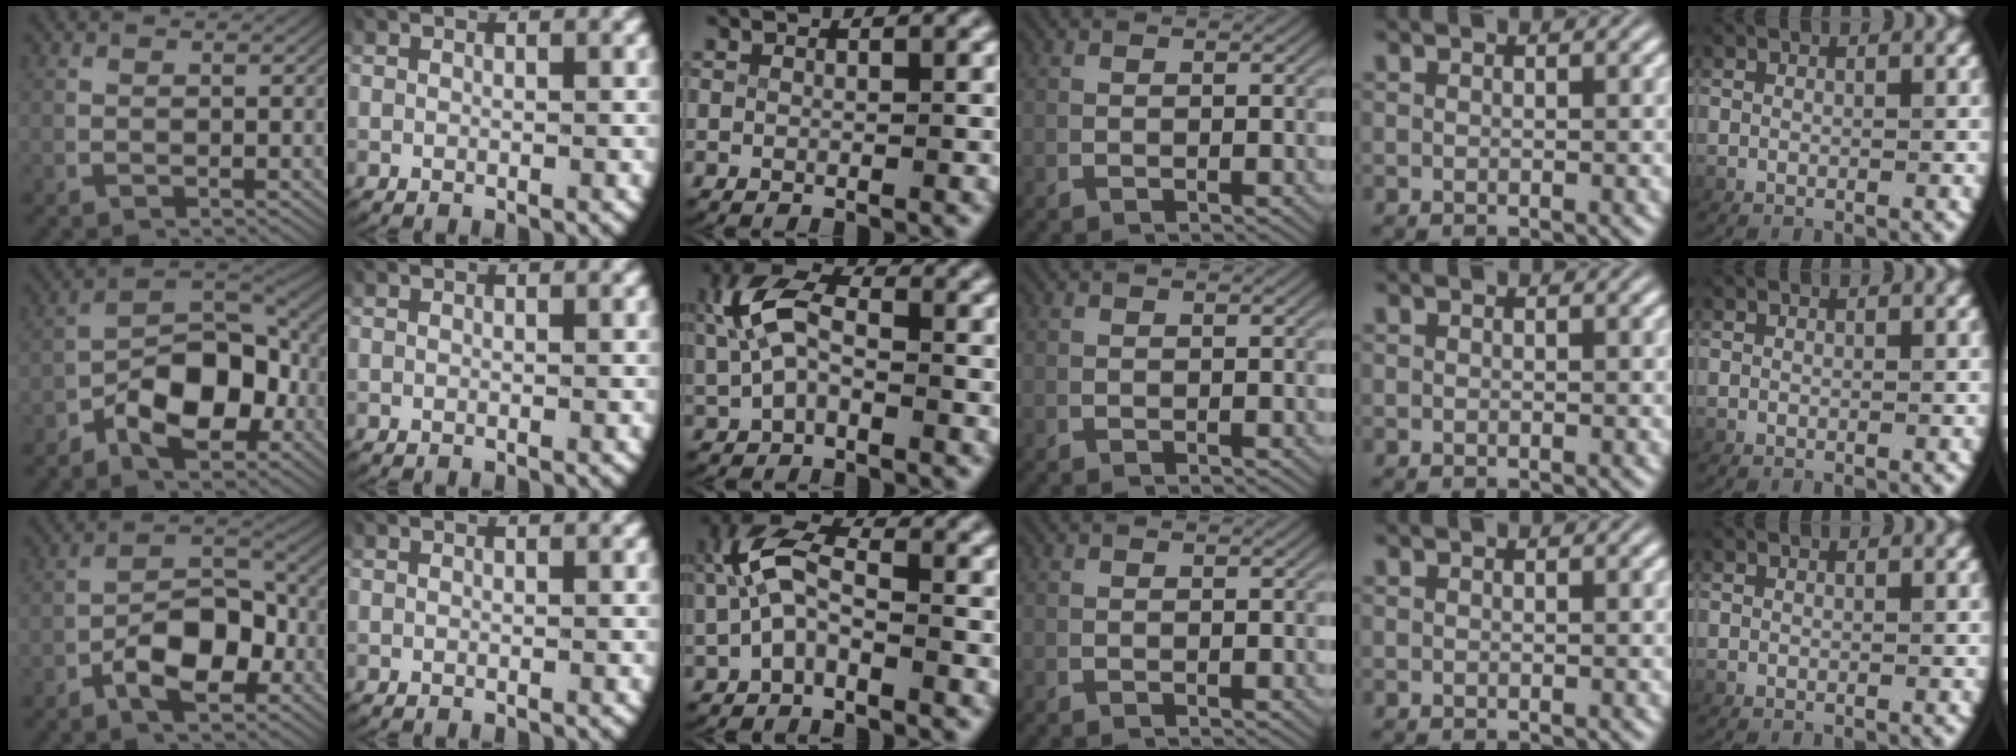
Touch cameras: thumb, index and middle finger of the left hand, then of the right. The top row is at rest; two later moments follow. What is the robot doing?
{"motion": "lift_and_place", "object": "fork"}